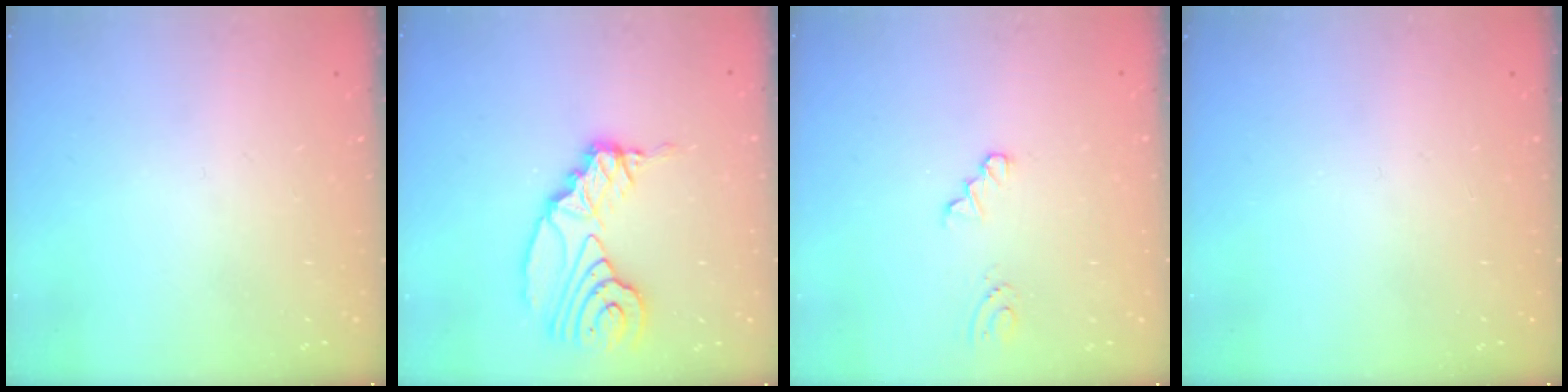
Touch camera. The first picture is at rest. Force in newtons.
{"total": 13.9, "press": 13.9, "slide": 0.8}
{"total": 0.0}
{"total": 0.0}